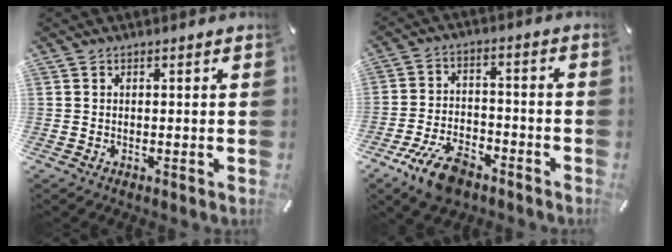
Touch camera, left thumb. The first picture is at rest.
{"total": 10.7, "force": [-6.8, 5.4, 6.3], "torque": [-0.124, 0.036, -0.123]}